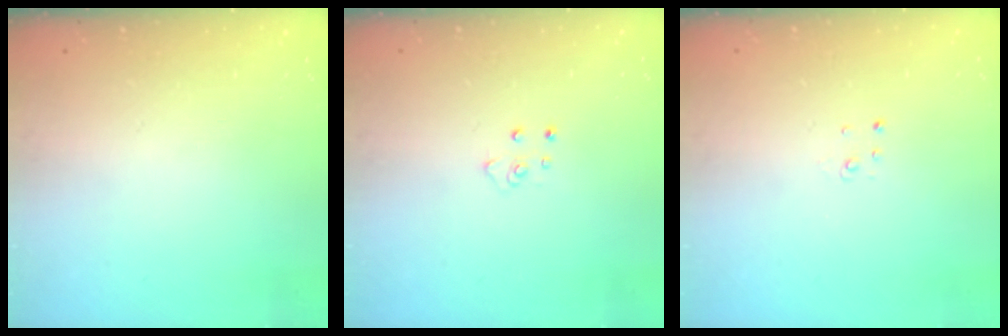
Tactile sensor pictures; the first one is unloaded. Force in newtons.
{"total": 3.9, "press": 3.8, "slide": 0.4}
{"total": 2.0, "press": 2.0, "slide": 0.2}